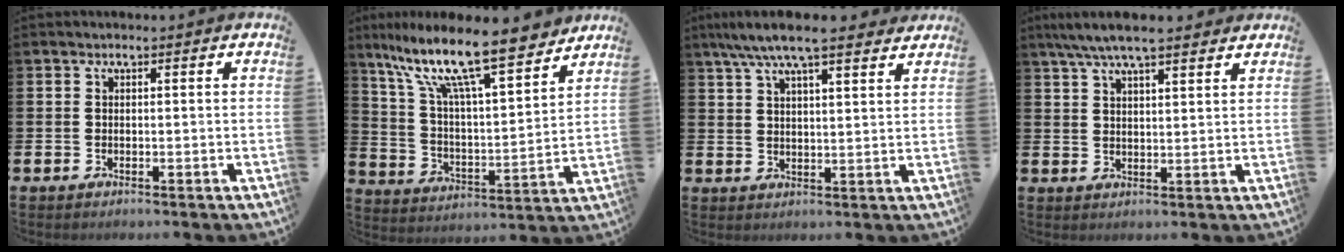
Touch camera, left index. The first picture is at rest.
{"total": 14.0, "force": [11.0, 2.8, 8.3], "torque": [-0.183, -0.065, 0.187]}
{"total": 7.6, "force": [6.7, 1.2, 3.5], "torque": [-0.081, -0.017, 0.121]}
{"total": 6.5, "force": [5.7, 1.1, 2.9], "torque": [-0.066, -0.013, 0.103]}